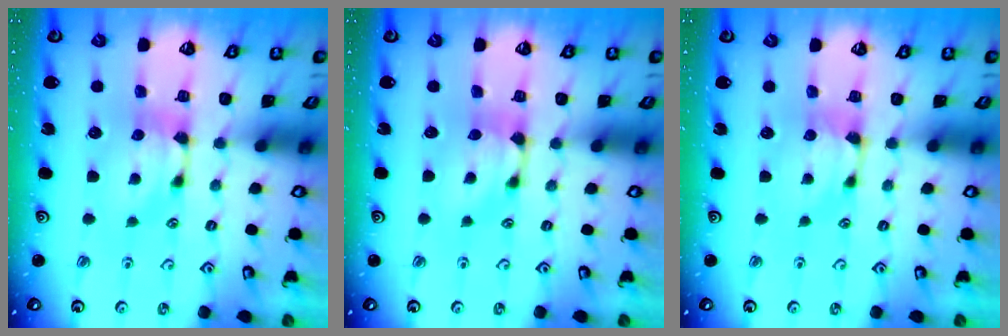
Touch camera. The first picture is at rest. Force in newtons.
{"total": 0.6, "press": 0.2, "slide": 0.5}
{"total": 1.1, "press": 0.4, "slide": 1.0}